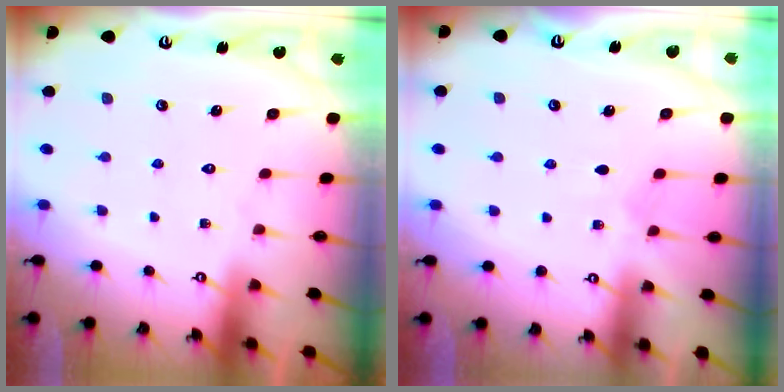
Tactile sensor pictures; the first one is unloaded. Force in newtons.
{"total": 2.9, "press": 2.9, "slide": 0.4}